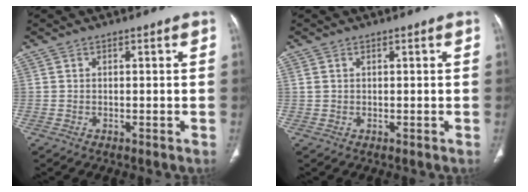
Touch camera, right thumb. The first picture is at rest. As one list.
[{"total": 1.1, "force": [0.5, 0.7, 0.7], "torque": [-0.018, 0.007, 0.015]}]